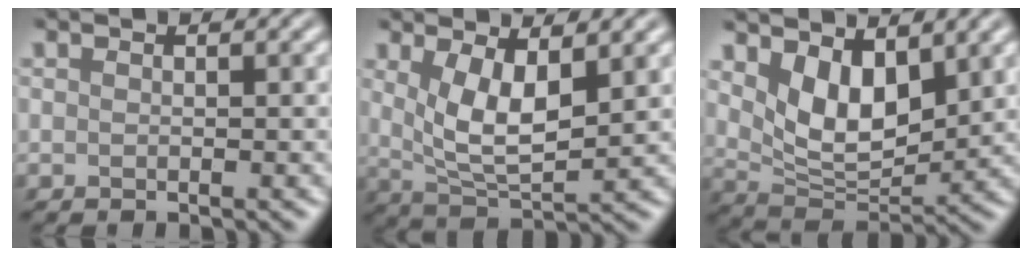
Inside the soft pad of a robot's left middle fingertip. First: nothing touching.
{"total": 4.1, "force": [0.9, 1.4, 3.8], "torque": [-0.092, -0.009, 0.043]}
{"total": 4.7, "force": [1.9, 2.4, 3.6], "torque": [-0.084, -0.012, 0.055]}